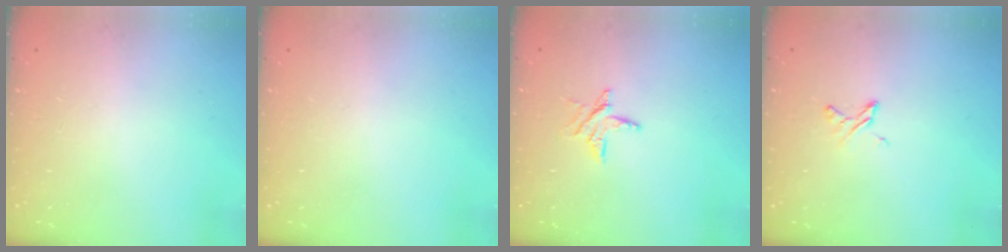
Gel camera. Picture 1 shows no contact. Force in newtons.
{"total": 0.0}
{"total": 5.8, "press": 5.8, "slide": 0.5}
{"total": 3.9, "press": 3.8, "slide": 0.5}